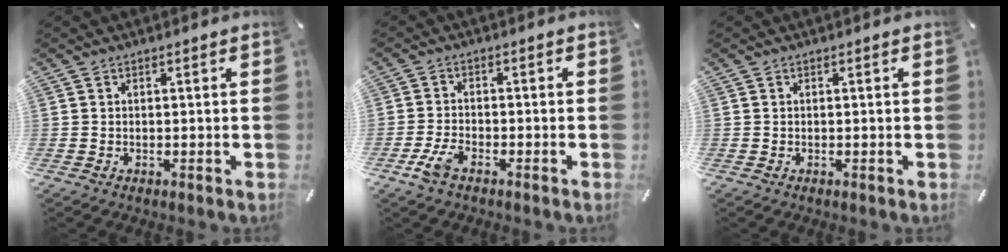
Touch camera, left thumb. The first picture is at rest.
{"total": 4.9, "force": [-2.9, 2.7, 2.8], "torque": [-0.070, 0.009, -0.058]}
{"total": 0.0}